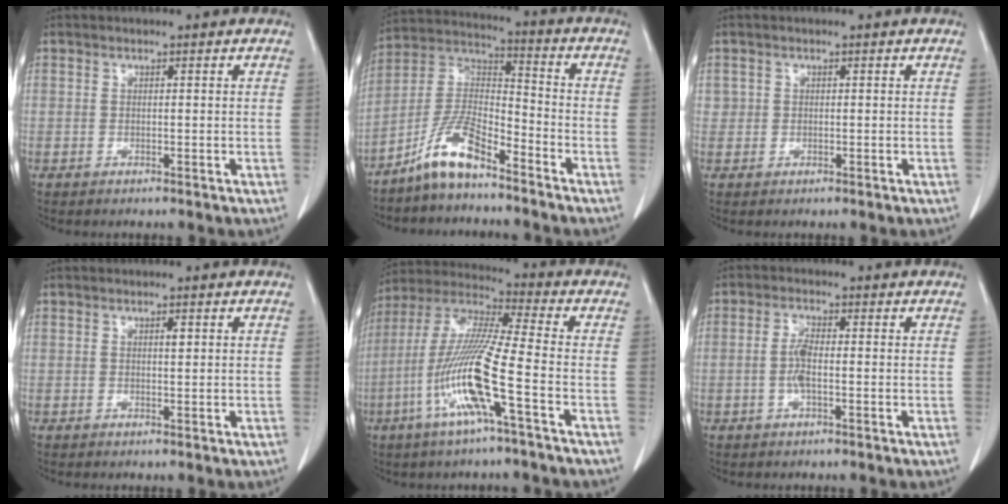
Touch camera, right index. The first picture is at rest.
{"total": 9.7, "force": [-7.1, 2.2, 6.2], "torque": [-0.136, 0.012, -0.143]}
{"total": 1.1, "force": [0.3, 1.1, 0.0], "torque": [0.011, 0.004, 0.003]}
{"total": 0.9, "force": [0.3, 0.2, 0.8], "torque": [-0.013, 0.000, 0.003]}
{"total": 14.2, "force": [-4.9, -0.4, 13.3], "torque": [-0.283, -0.007, -0.104]}
{"total": 2.6, "force": [-0.4, 1.2, 2.2], "torque": [-0.050, 0.002, -0.008]}